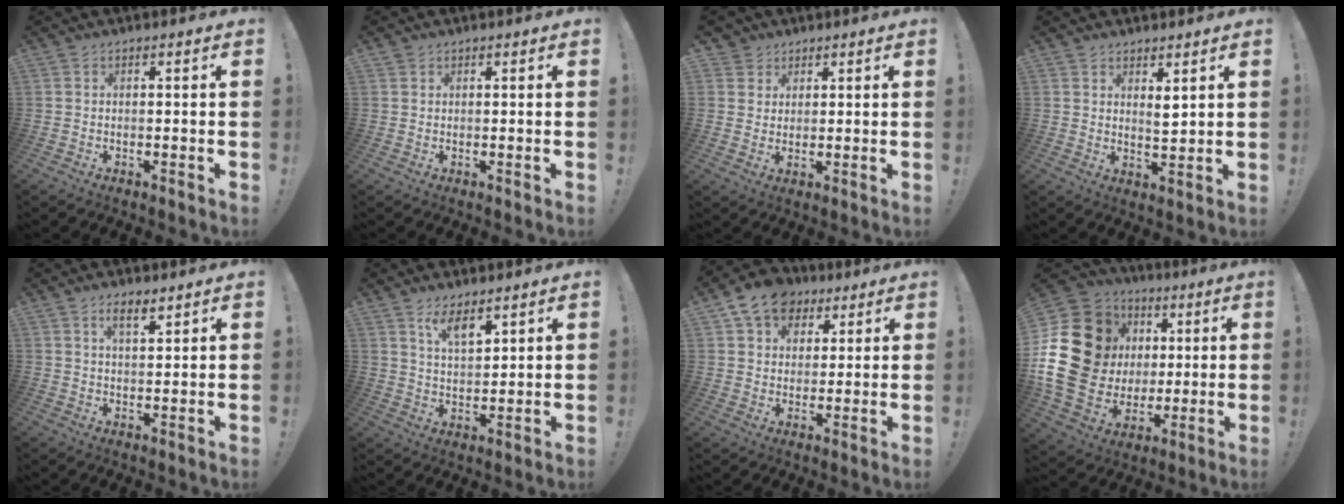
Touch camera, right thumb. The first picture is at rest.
{"total": 0.9, "force": [0.6, 0.6, 0.1], "torque": [0.004, -0.001, 0.011]}
{"total": 3.7, "force": [2.2, 3.0, 0.4], "torque": [-0.007, -0.013, 0.042]}
{"total": 3.9, "force": [2.8, 1.3, 2.4], "torque": [-0.028, -0.025, 0.045]}
{"total": 5.0, "force": [3.2, 1.8, 3.4], "torque": [-0.044, -0.018, 0.052]}
{"total": 7.3, "force": [5.3, 2.5, 4.4], "torque": [-0.077, -0.032, 0.093]}
{"total": 12.1, "force": [6.6, 9.1, 4.6], "torque": [-0.071, -0.033, 0.128]}
{"total": 24.7, "force": [2.0, 20.6, 13.4], "torque": [-0.251, 0.001, 0.082]}